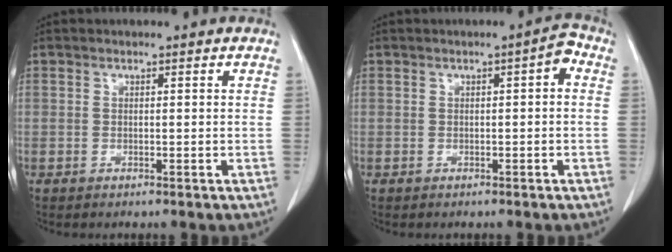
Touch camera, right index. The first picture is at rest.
{"total": 2.8, "force": [0.5, 0.6, 2.7], "torque": [-0.036, 0.011, 0.004]}